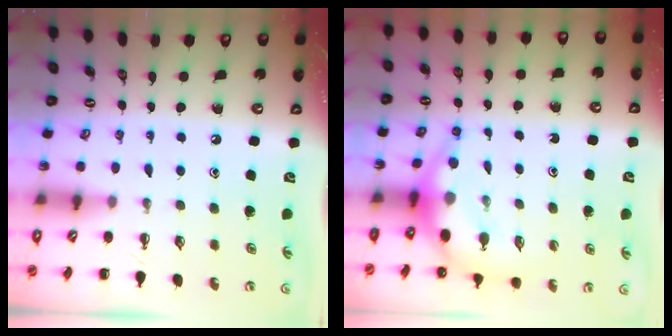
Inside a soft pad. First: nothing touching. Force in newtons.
{"total": 6.6, "press": 6.4, "slide": 1.6}